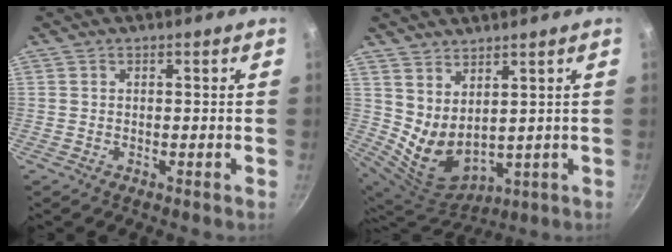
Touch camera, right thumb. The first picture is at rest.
{"total": 9.4, "force": [3.8, 5.3, 6.9], "torque": [-0.111, -0.048, 0.094]}